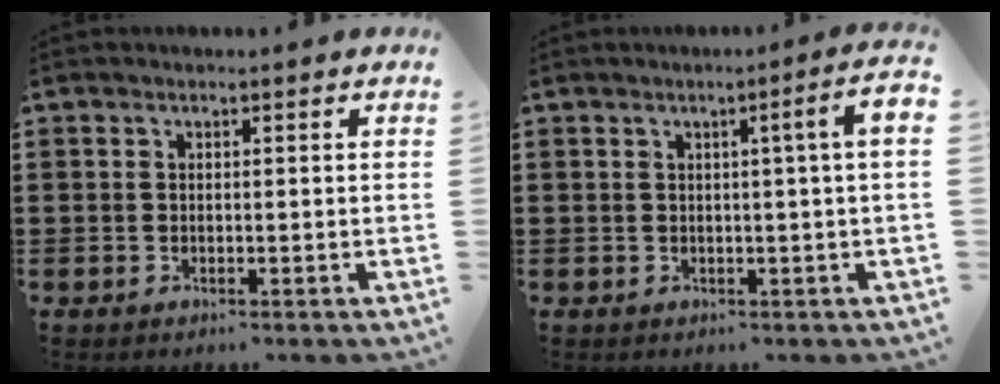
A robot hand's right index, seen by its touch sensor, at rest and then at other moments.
{"total": 3.6, "force": [0.5, -0.5, 3.6], "torque": [-0.056, -0.007, 0.003]}